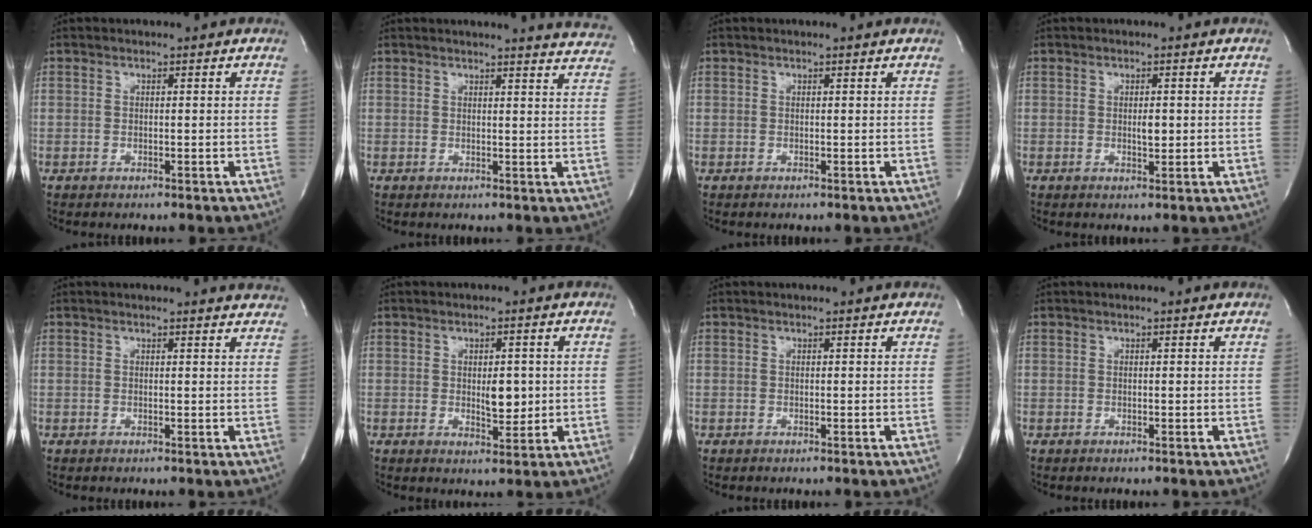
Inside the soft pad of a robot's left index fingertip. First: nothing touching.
{"total": 11.9, "force": [11.6, 0.4, 2.8], "torque": [-0.023, -0.062, 0.102]}
{"total": 0.8, "force": [0.8, -0.1, 0.3], "torque": [-0.007, 0.002, 0.010]}
{"total": 1.7, "force": [0.1, 0.6, 1.5], "torque": [-0.026, -0.001, 0.003]}
{"total": 7.1, "force": [7.0, 0.2, 1.4], "torque": [-0.011, -0.010, 0.055]}
{"total": 3.8, "force": [0.3, 1.7, 3.4], "torque": [-0.052, -0.006, 0.010]}
{"total": 1.2, "force": [1.1, 0.0, 0.3], "torque": [-0.010, 0.006, 0.013]}
{"total": 1.2, "force": [1.1, -0.2, 0.4], "torque": [-0.013, 0.005, 0.014]}